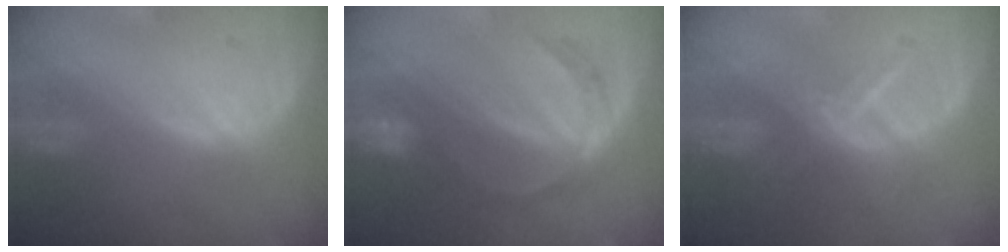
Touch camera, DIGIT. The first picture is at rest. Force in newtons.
{"total": 6.1, "press": 5.3, "slide": 3.1}
{"total": 5.7, "press": 5.0, "slide": 2.7}